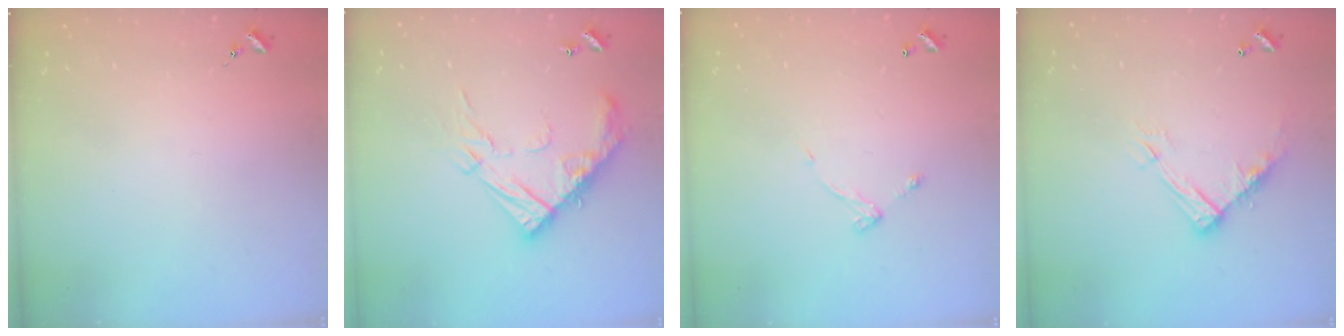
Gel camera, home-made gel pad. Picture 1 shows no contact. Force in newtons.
{"total": 17.6, "press": 17.6, "slide": 1.2}
{"total": 5.4, "press": 5.4, "slide": 0.4}
{"total": 11.8, "press": 11.8, "slide": 0.5}